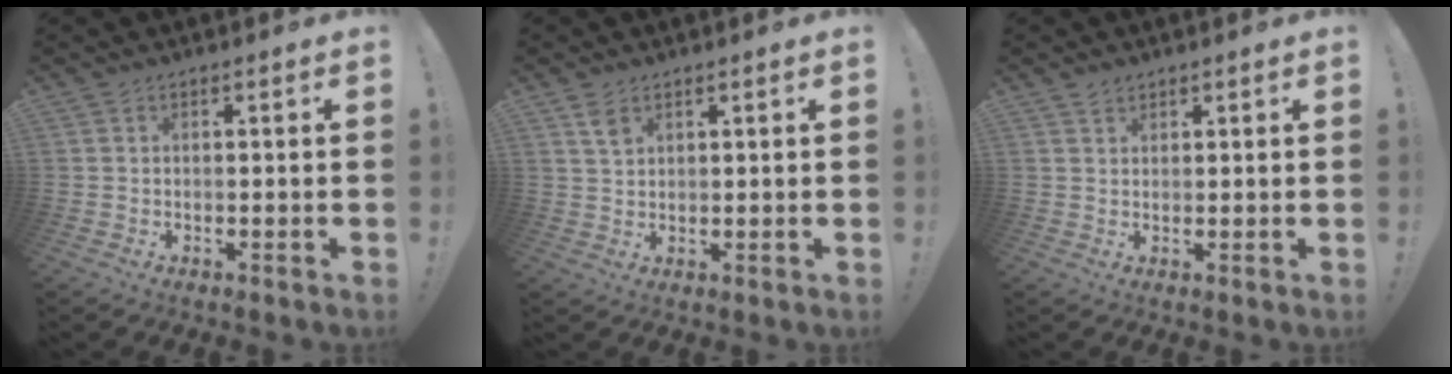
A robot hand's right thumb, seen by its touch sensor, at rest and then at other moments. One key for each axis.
{"total": 3.1, "fx": 1.9, "fy": 1.7, "fz": 1.8, "tx": -0.018, "ty": -0.011, "tz": 0.033}
{"total": 1.8, "fx": 1.5, "fy": 1.0, "fz": 0.4, "tx": -0.004, "ty": -0.007, "tz": 0.028}